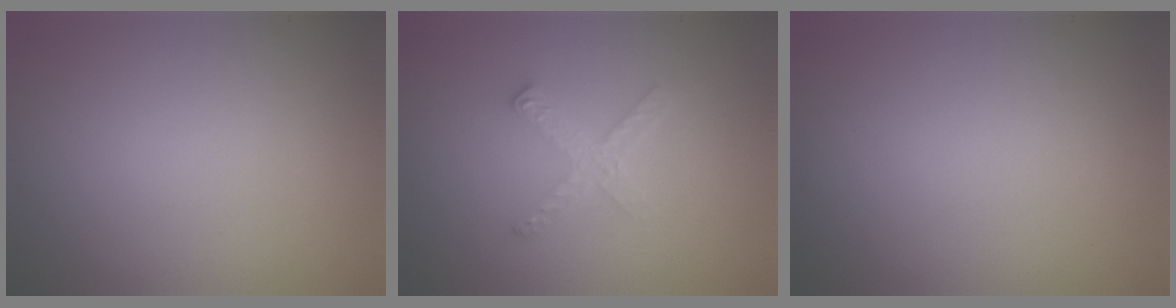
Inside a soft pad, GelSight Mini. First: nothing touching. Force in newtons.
{"total": 2.0, "press": 2.0, "slide": 0.2}
{"total": 0.0}